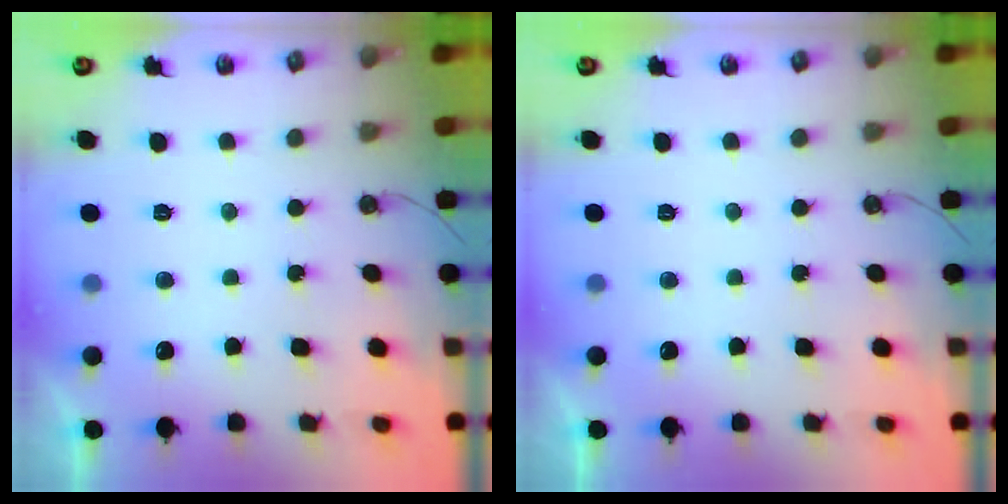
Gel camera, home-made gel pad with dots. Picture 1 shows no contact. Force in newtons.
{"total": 0.0}